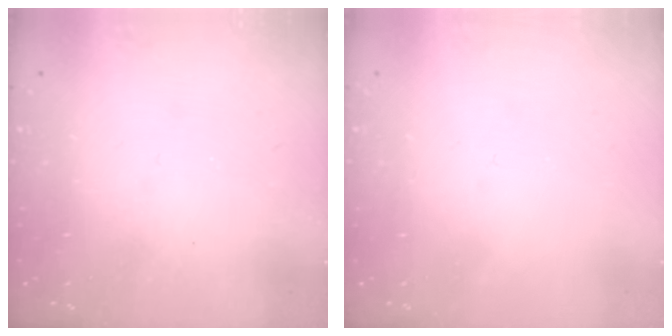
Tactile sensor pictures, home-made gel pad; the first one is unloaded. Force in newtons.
{"total": 0.0}